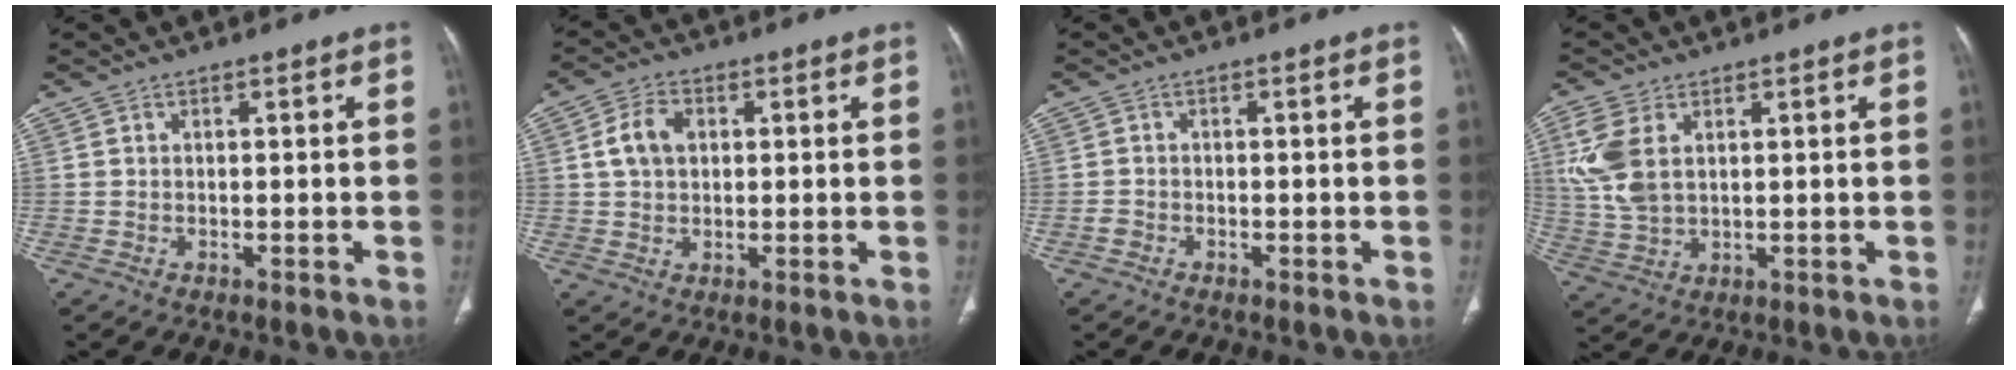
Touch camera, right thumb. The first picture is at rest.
{"total": 6.1, "force": [1.3, 4.4, 4.0], "torque": [-0.068, 0.007, 0.021]}
{"total": 1.2, "force": [-0.7, 0.9, 0.2], "torque": [-0.006, 0.002, -0.019]}
{"total": 8.1, "force": [2.4, 5.0, 5.9], "torque": [-0.139, -0.001, 0.056]}